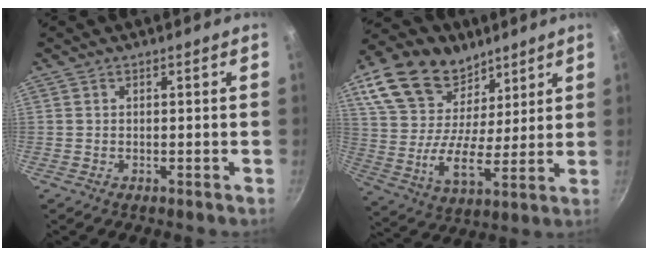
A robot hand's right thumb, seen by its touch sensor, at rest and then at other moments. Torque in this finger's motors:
{"motor_torque": [0.48, 1.01, 0.55, 0.16, 0.21]}